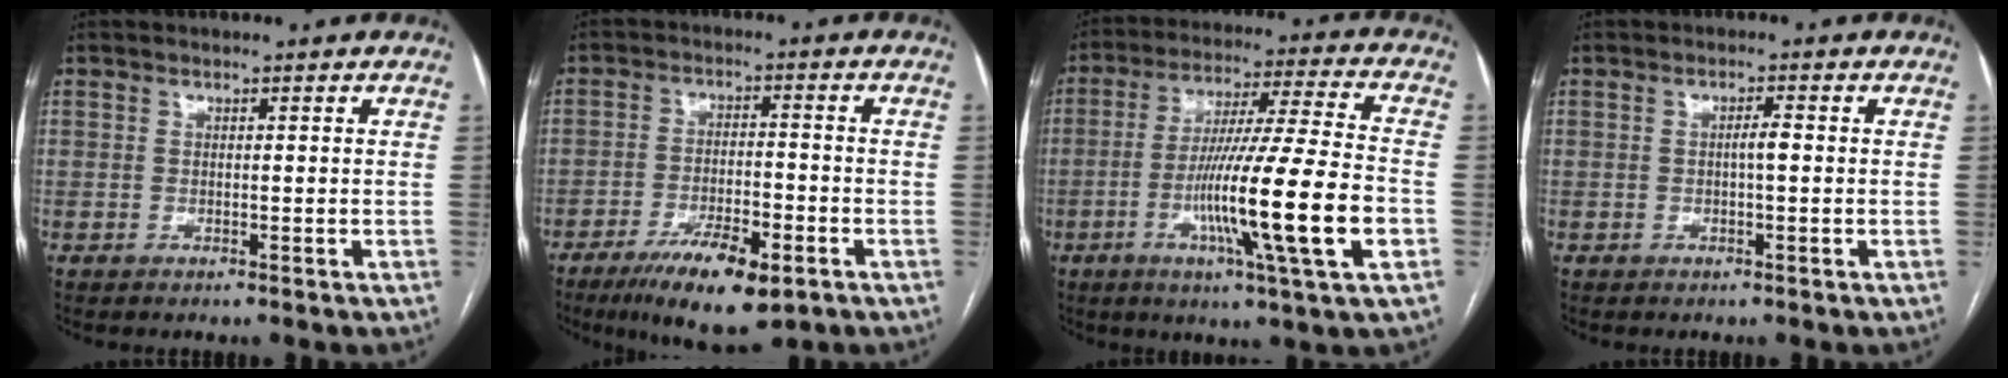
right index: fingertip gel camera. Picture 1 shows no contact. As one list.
[{"total": 11.1, "force": [-6.5, 2.4, 8.6], "torque": [-0.150, -0.020, -0.103]}, {"total": 18.6, "force": [-5.2, -0.6, 17.8], "torque": [-0.309, -0.015, -0.093]}, {"total": 1.7, "force": [-0.1, 0.2, 1.7], "torque": [-0.027, 0.003, -0.002]}]